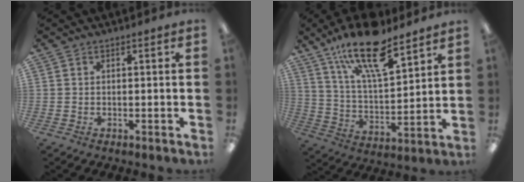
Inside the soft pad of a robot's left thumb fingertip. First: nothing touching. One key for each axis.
{"total": 19.3, "fx": 13.0, "fy": 6.6, "fz": 12.6, "tx": -0.215, "ty": -0.070, "tz": 0.221}